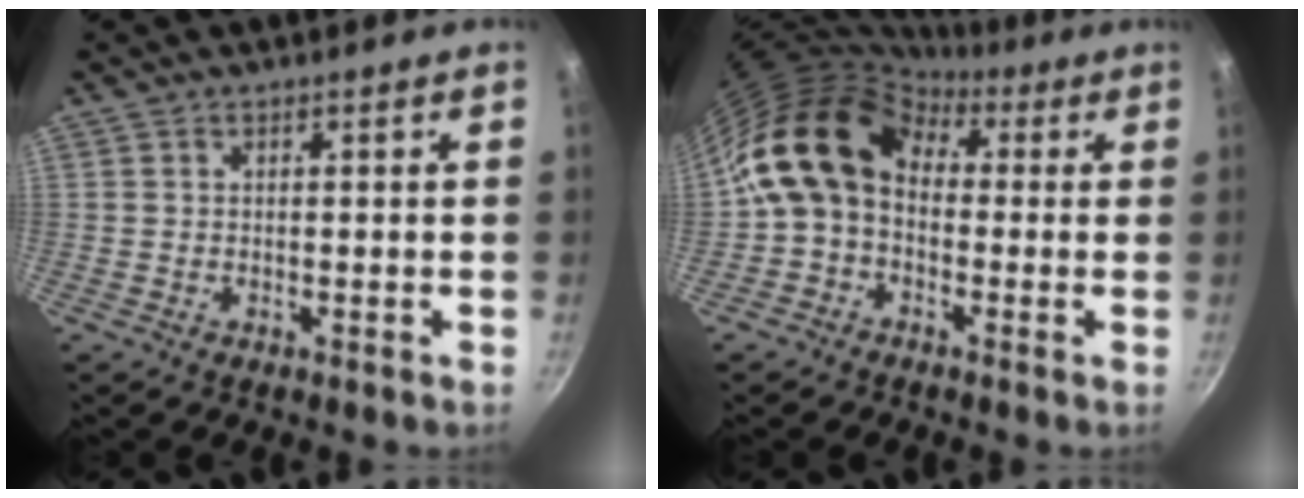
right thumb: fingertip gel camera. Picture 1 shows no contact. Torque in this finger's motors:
{"motor_torque": [-0.49, 1.72, 1.09, -1.04, 0.26]}